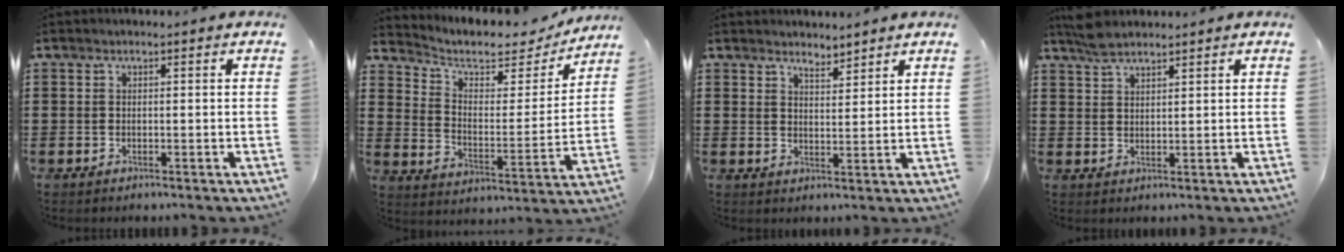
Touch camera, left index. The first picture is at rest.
{"total": 5.2, "force": [4.1, 2.4, 2.1], "torque": [-0.056, -0.023, 0.065]}
{"total": 2.7, "force": [2.7, 0.4, 0.2], "torque": [-0.011, -0.003, 0.052]}
{"total": 3.7, "force": [3.2, 1.2, 1.5], "torque": [-0.038, 0.002, 0.060]}